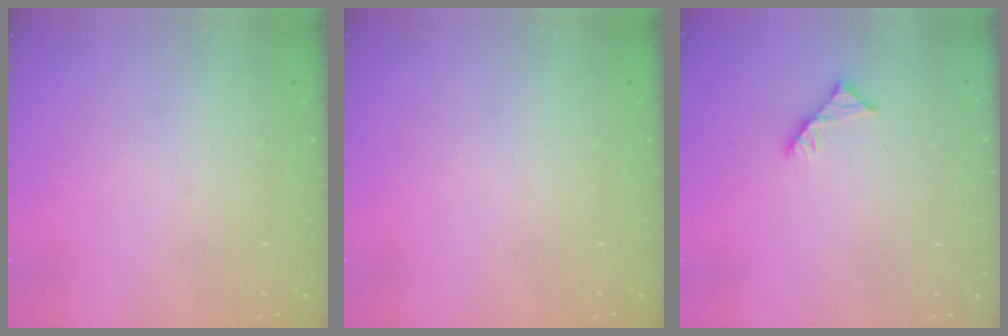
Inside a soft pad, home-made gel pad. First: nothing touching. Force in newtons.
{"total": 0.0}
{"total": 2.9, "press": 2.9, "slide": 0.4}